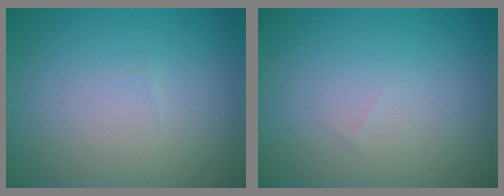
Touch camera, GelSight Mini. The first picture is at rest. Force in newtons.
{"total": 0.0}